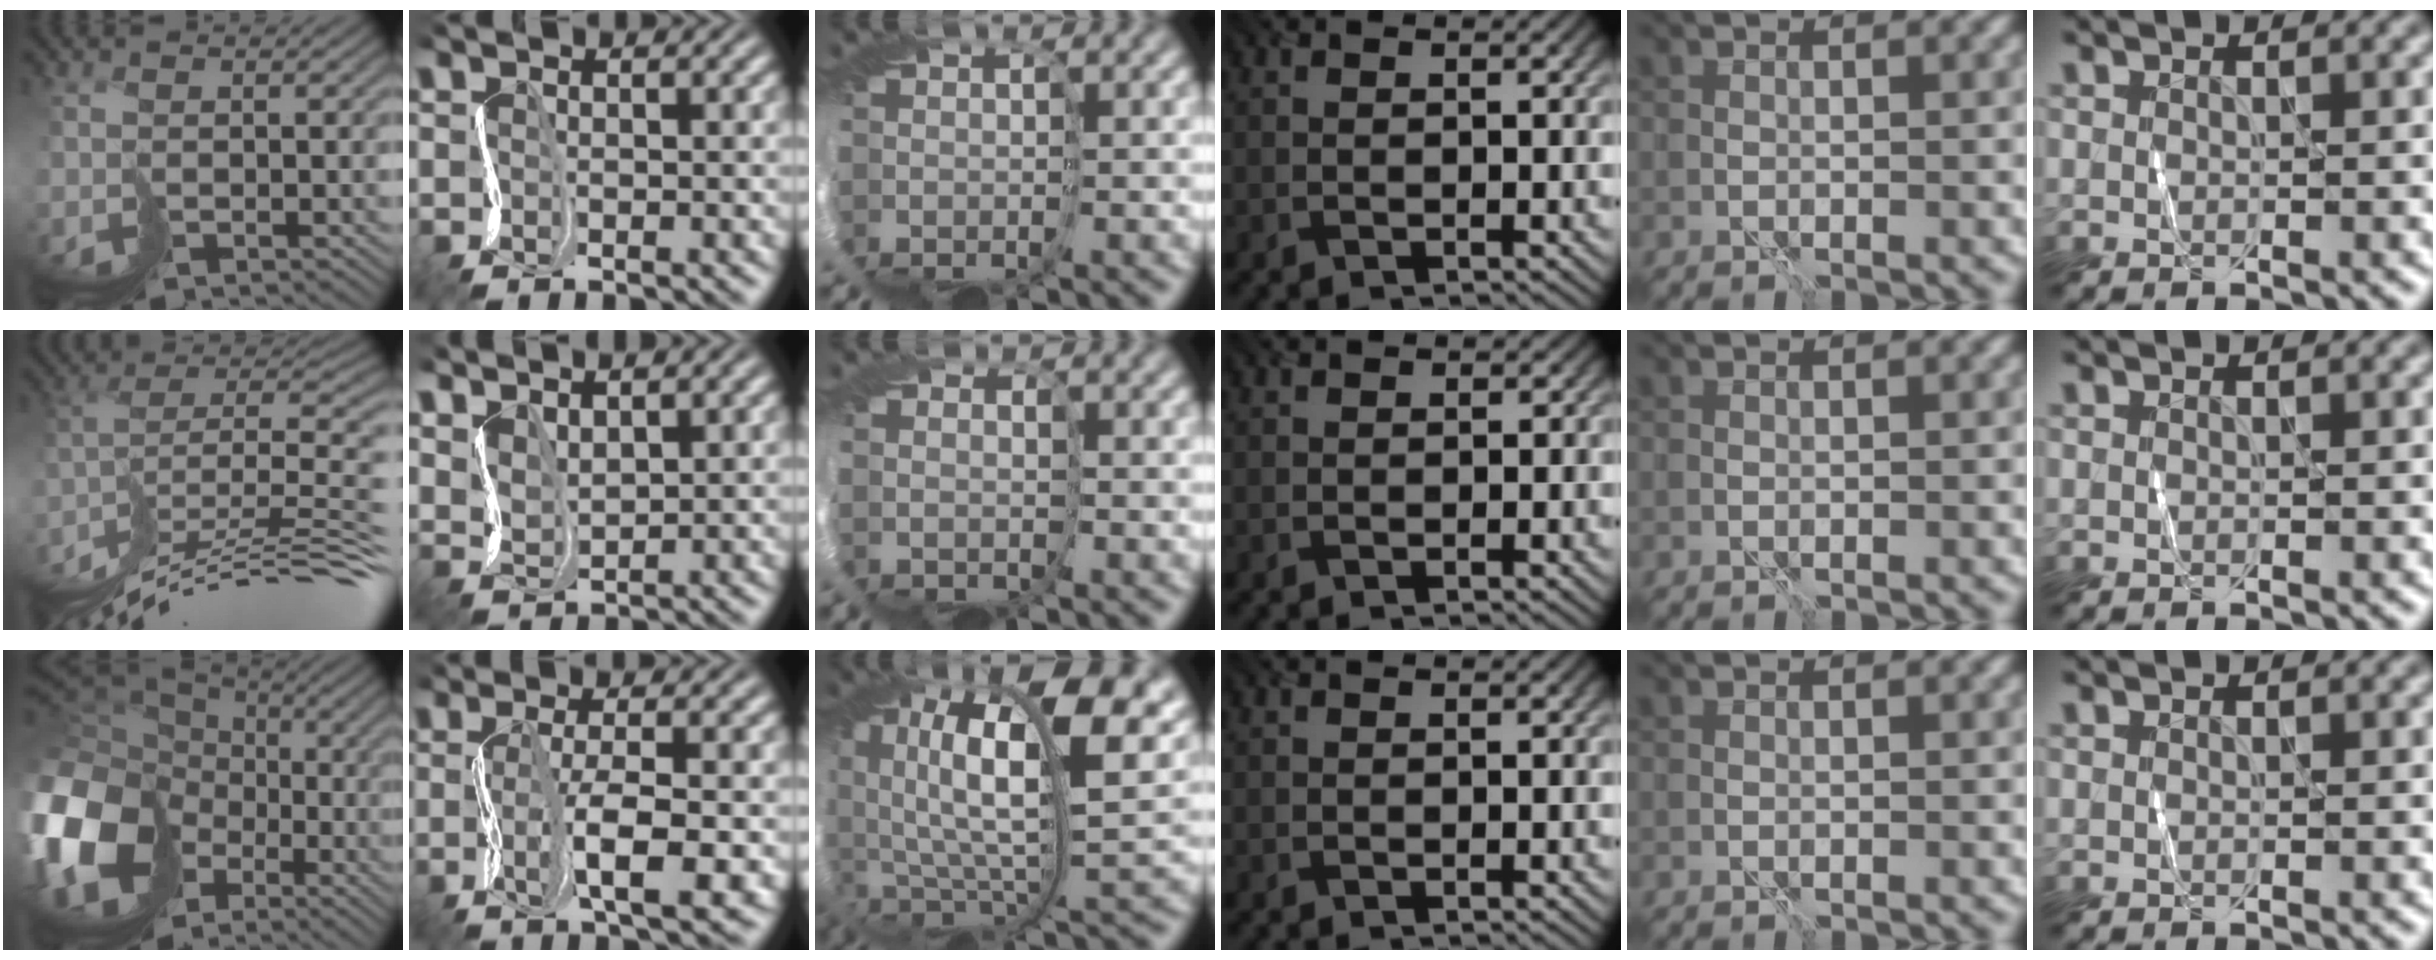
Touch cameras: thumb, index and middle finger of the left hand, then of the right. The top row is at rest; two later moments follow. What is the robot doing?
{"motion": "cut", "object": "paper bag"}